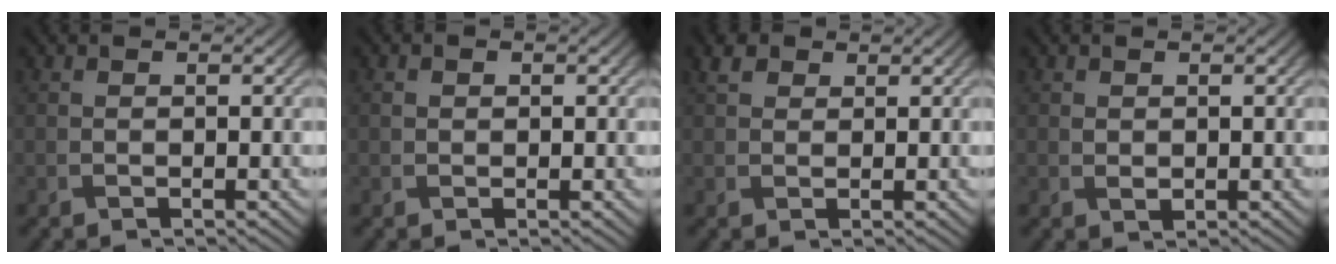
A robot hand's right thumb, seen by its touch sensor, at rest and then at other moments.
{"total": 0.8, "force": [0.2, 0.7, 0.4], "torque": [-0.011, -0.001, 0.001]}
{"total": 2.4, "force": [1.4, 1.6, 1.0], "torque": [-0.025, 0.006, 0.027]}
{"total": 1.2, "force": [0.5, 0.9, 0.6], "torque": [-0.017, -0.003, 0.014]}